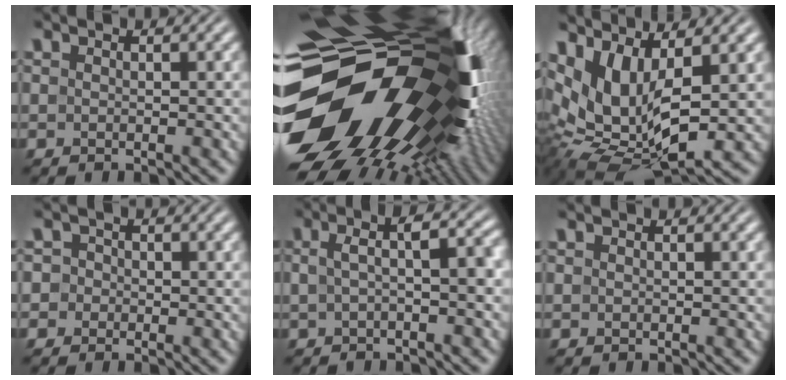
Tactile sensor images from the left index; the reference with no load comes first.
{"total": 21.3, "force": [-2.3, 14.0, 16.0], "torque": [-0.298, -0.043, -0.022]}
{"total": 9.4, "force": [2.8, 4.4, 7.8], "torque": [-0.166, -0.010, 0.058]}
{"total": 2.1, "force": [0.1, 2.0, 0.6], "torque": [0.018, 0.015, -0.022]}
{"total": 3.8, "force": [0.1, 1.0, 3.7], "torque": [-0.060, 0.013, -0.003]}
{"total": 0.0}